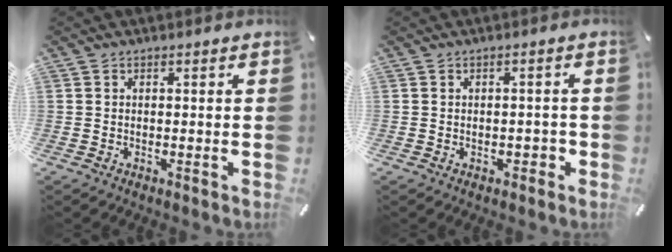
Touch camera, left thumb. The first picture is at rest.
{"total": 1.8, "force": [-0.7, 1.3, 1.1], "torque": [-0.018, 0.004, -0.013]}